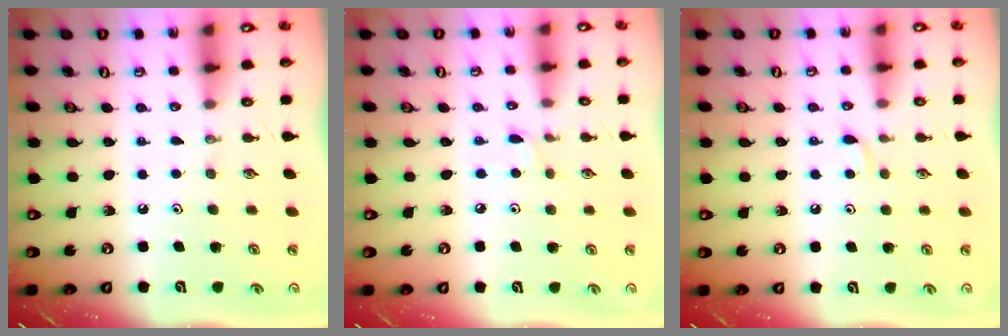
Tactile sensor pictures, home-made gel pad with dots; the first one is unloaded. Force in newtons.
{"total": 1.9, "press": 1.9, "slide": 0.2}
{"total": 3.3, "press": 3.3, "slide": 0.6}